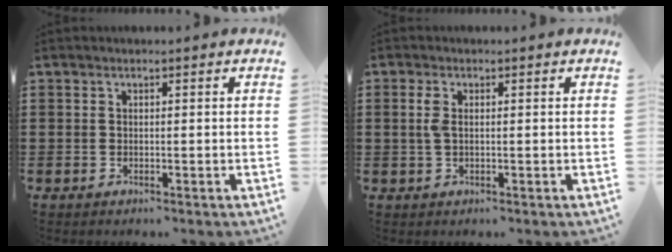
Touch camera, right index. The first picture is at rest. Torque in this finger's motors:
{"motor_torque": [0.46, -0.01, 0.13, 0.09]}